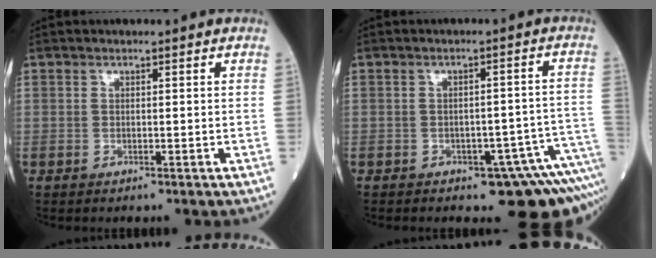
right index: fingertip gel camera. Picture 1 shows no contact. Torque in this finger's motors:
{"motor_torque": [1.04, -1.10, 0.31, 0.00]}